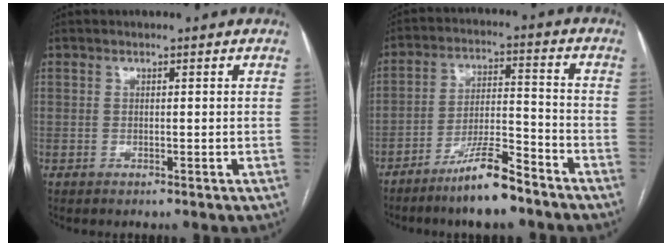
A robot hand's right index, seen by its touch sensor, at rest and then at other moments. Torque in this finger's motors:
{"motor_torque": [0.97, -0.68, 0.61, 0.13]}